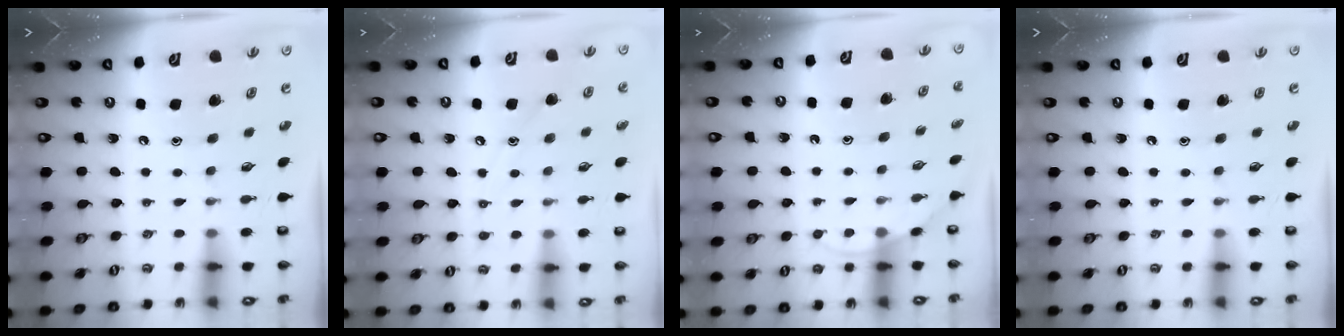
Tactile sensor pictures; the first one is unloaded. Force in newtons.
{"total": 6.7, "press": 6.7, "slide": 0.5}
{"total": 3.9, "press": 3.8, "slide": 0.4}
{"total": 0.0}